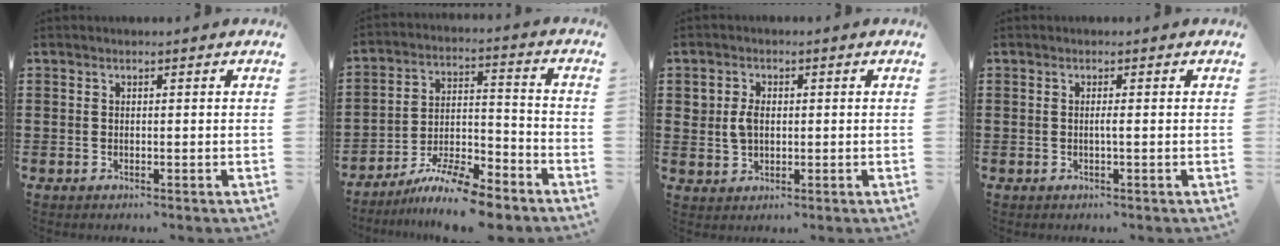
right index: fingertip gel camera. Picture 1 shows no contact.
{"total": 9.5, "force": [-8.4, 1.3, 4.1], "torque": [-0.073, 0.021, -0.160]}
{"total": 2.9, "force": [0.4, 2.0, 2.1], "torque": [-0.046, 0.008, 0.008]}
{"total": 1.0, "force": [-0.2, -0.2, 0.9], "torque": [-0.019, -0.005, -0.004]}